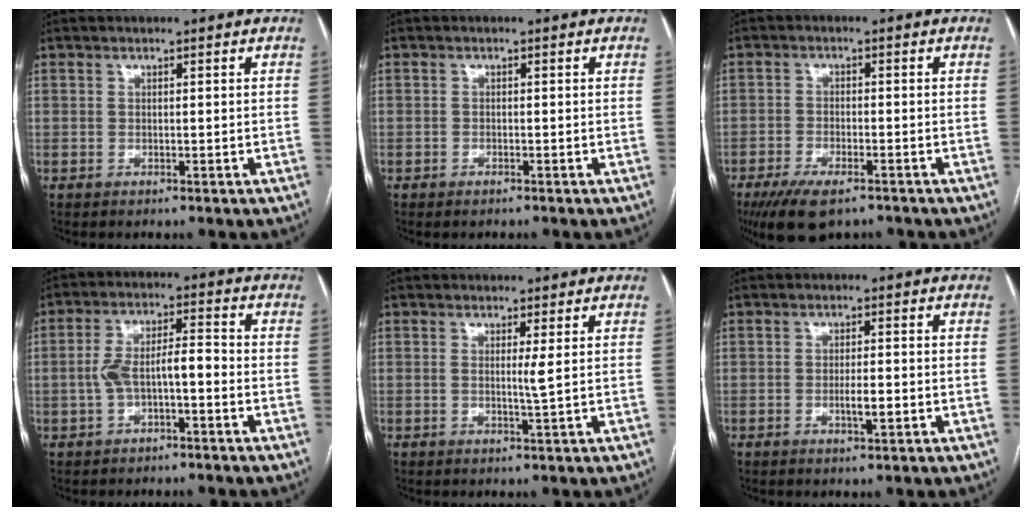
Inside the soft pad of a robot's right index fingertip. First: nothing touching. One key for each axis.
{"total": 0.9, "fx": -0.7, "fy": 0.4, "fz": 0.3, "tx": -0.008, "ty": 0.000, "tz": -0.009}
{"total": 8.3, "fx": -5.9, "fy": 2.8, "fz": 5.1, "tx": -0.088, "ty": -0.013, "tz": -0.098}
{"total": 6.9, "fx": -1.7, "fy": 2.3, "fz": 6.3, "tx": -0.125, "ty": 0.028, "tz": -0.026}
{"total": 1.6, "fx": 0.3, "fy": -0.5, "fz": 1.5, "tx": -0.029, "ty": -0.005, "tz": 0.006}
{"total": 2.8, "fx": -0.8, "fy": 0.5, "fz": 2.7, "tx": -0.047, "ty": -0.001, "tz": -0.012}